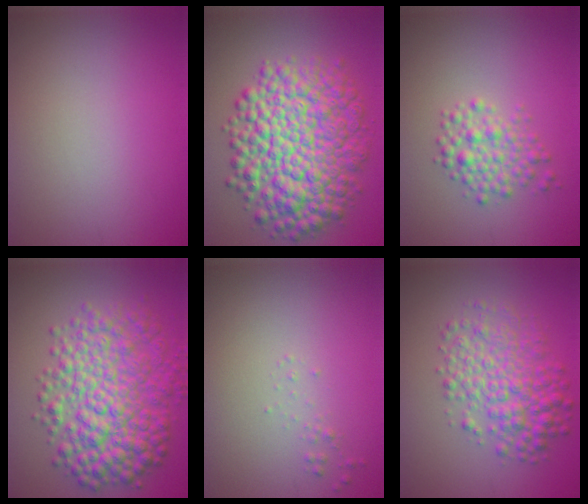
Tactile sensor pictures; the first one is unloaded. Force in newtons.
{"total": 11.4, "press": 11.4, "slide": 0.2}
{"total": 2.8, "press": 2.8, "slide": 0.1}
{"total": 8.7, "press": 8.7, "slide": 0.1}
{"total": 0.6, "press": 0.6, "slide": 0.0}
{"total": 5.5, "press": 5.5, "slide": 0.1}